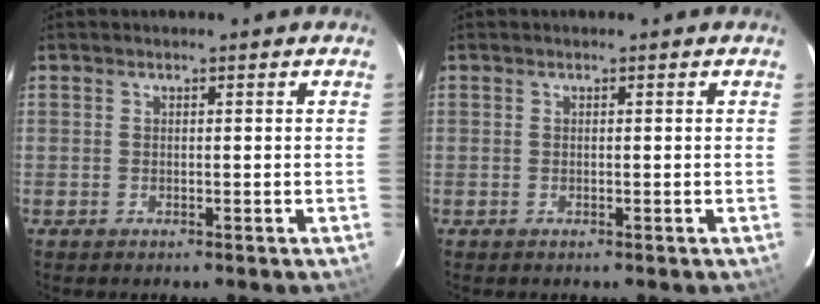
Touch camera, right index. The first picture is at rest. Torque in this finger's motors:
{"motor_torque": [0.00, 0.00, 0.00, 0.00]}